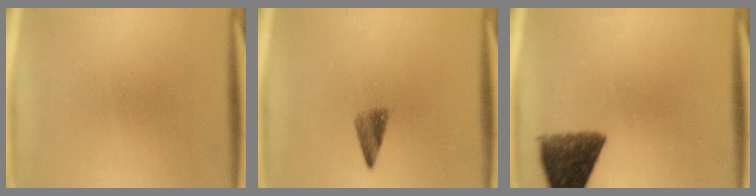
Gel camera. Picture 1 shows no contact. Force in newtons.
{"total": 2.7}
{"total": 9.3}